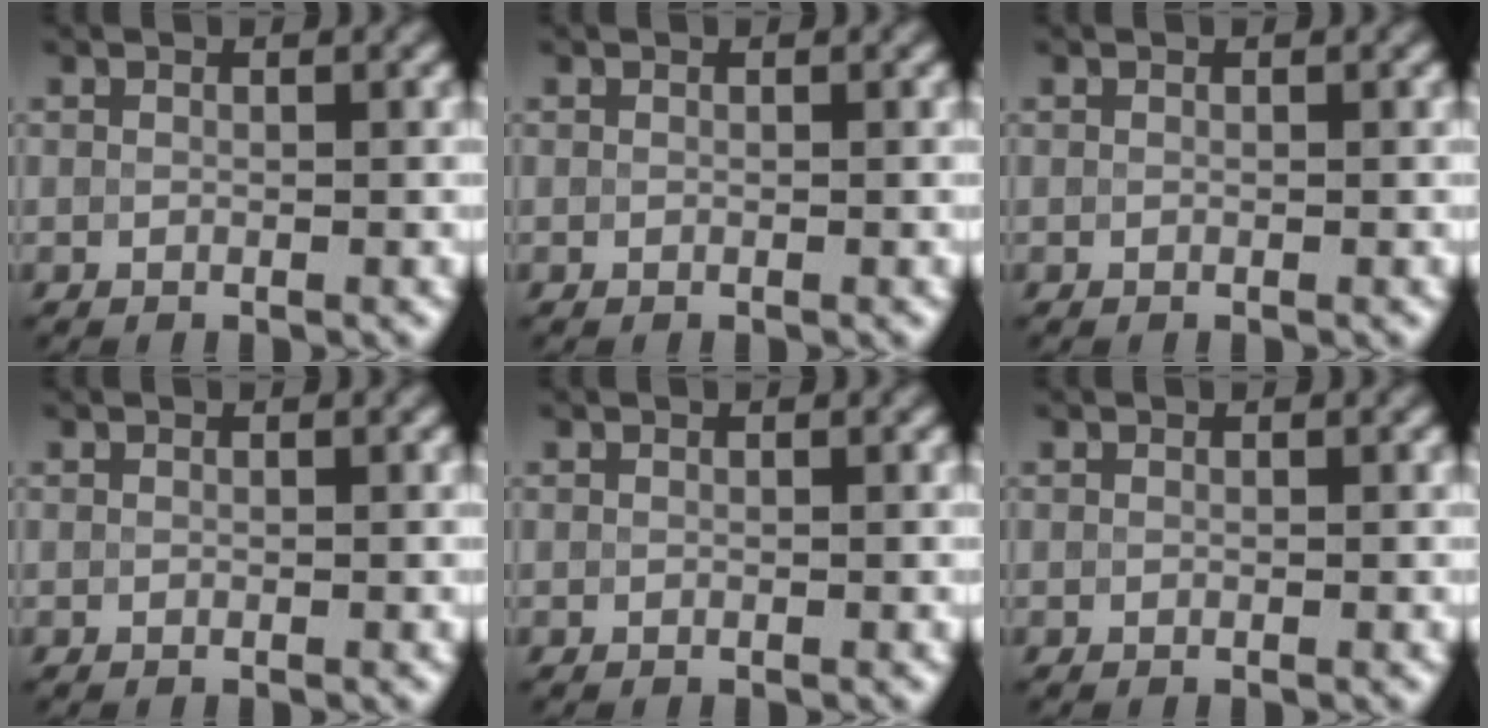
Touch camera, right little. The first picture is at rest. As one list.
[{"total": 0.0}, {"total": 0.0}, {"total": 0.0}, {"total": 0.0}, {"total": 0.0}]